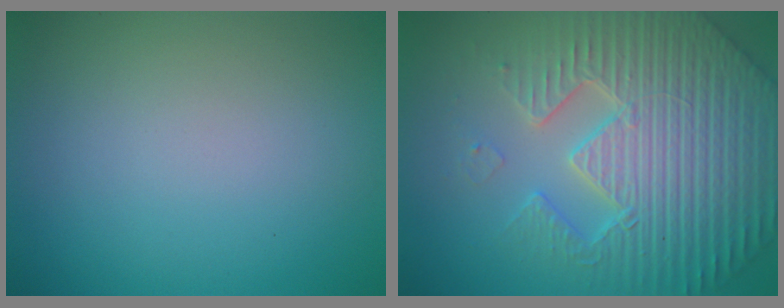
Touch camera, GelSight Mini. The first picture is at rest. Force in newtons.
{"total": 7.7, "press": 7.5, "slide": 1.9}